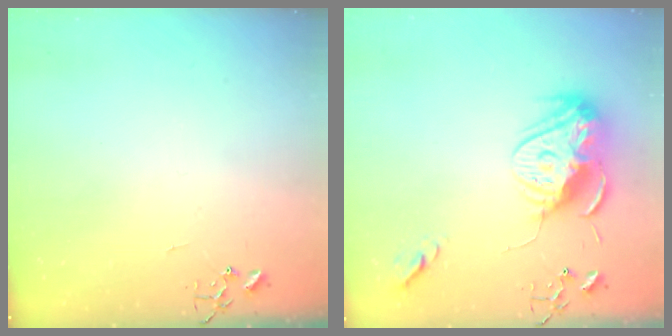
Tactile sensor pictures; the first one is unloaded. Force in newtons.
{"total": 16.2, "press": 16.1, "slide": 1.4}